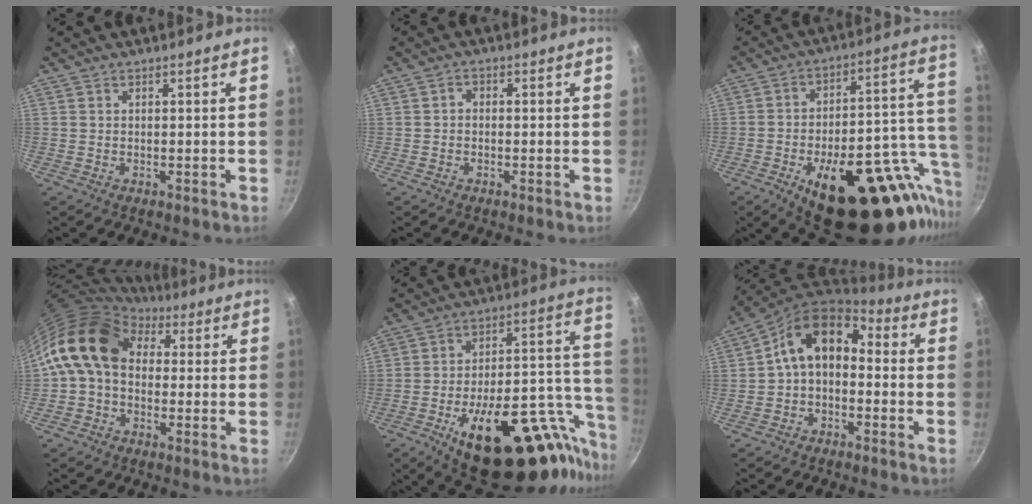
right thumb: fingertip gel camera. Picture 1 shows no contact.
{"total": 1.4, "force": [-0.5, 1.0, 0.8], "torque": [-0.016, 0.009, -0.012]}
{"total": 30.0, "force": [-12.2, 13.8, 23.7], "torque": [-0.266, 0.043, -0.162]}
{"total": 13.5, "force": [2.4, 9.9, 8.8], "torque": [-0.133, 0.023, 0.020]}
{"total": 31.8, "force": [-16.1, 13.8, 23.6], "torque": [-0.256, 0.078, -0.224]}
{"total": 10.6, "force": [-0.3, 7.3, 7.7], "torque": [-0.112, 0.046, -0.028]}